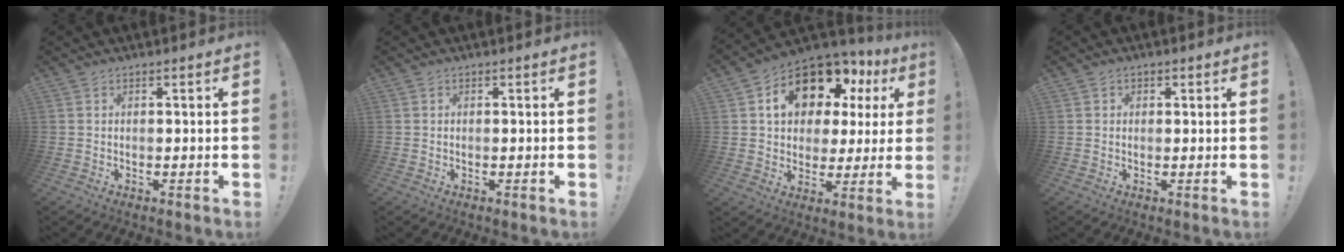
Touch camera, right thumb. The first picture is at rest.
{"total": 0.0}
{"total": 16.5, "force": [8.7, 10.0, 9.9], "torque": [-0.153, -0.051, 0.159]}
{"total": 1.1, "force": [0.2, 1.0, 0.4], "torque": [-0.002, 0.000, 0.002]}